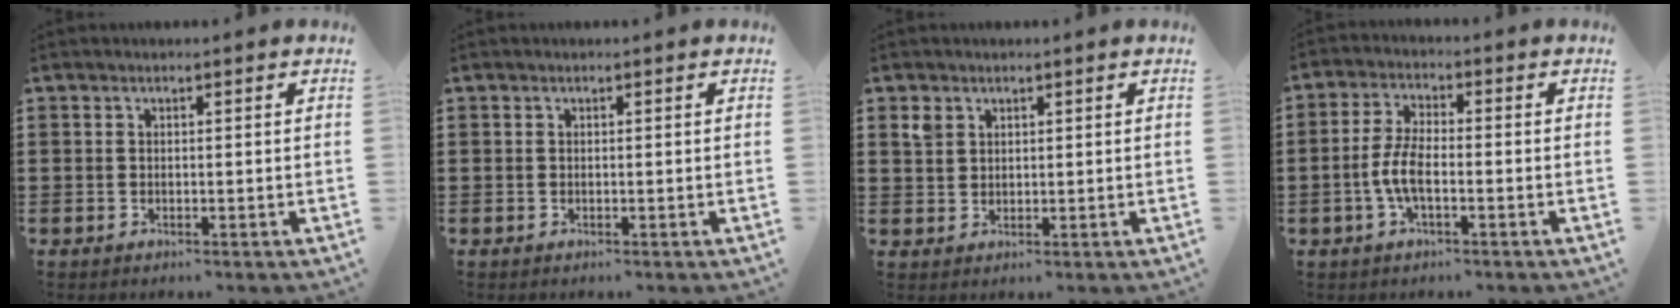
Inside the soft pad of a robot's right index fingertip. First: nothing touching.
{"total": 0.0}
{"total": 2.5, "force": [1.6, 1.8, 0.8], "torque": [-0.022, 0.008, 0.030]}
{"total": 5.4, "force": [-1.5, 1.9, 4.8], "torque": [-0.118, -0.006, -0.037]}